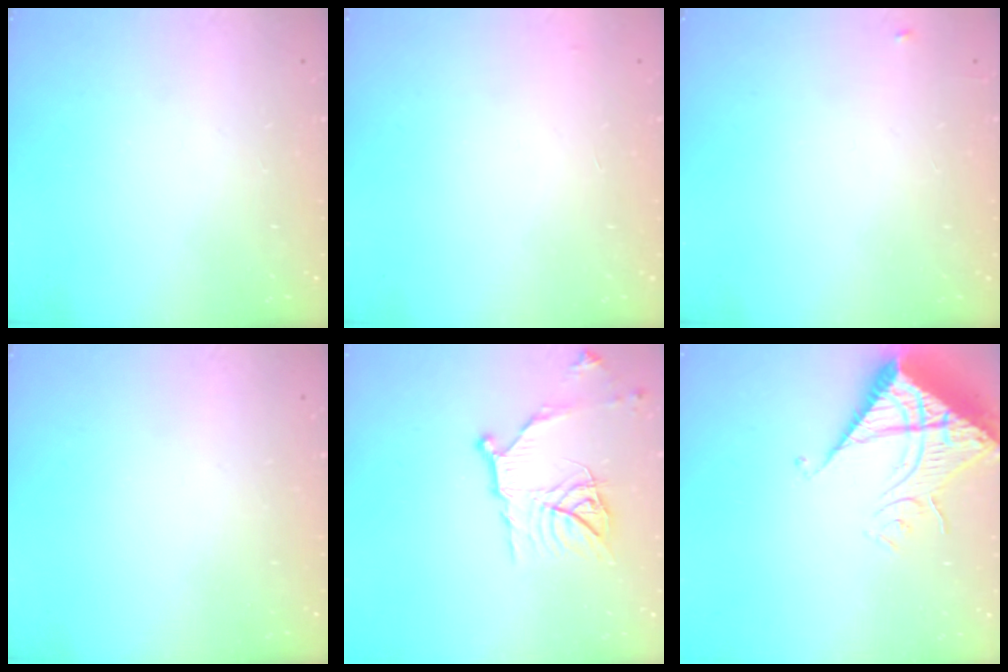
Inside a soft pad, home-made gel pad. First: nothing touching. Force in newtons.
{"total": 2.9, "press": 2.9, "slide": 0.1}
{"total": 3.9, "press": 3.9, "slide": 0.5}
{"total": 0.0}
{"total": 14.7, "press": 14.7, "slide": 0.2}
{"total": 16.2, "press": 16.1, "slide": 2.1}